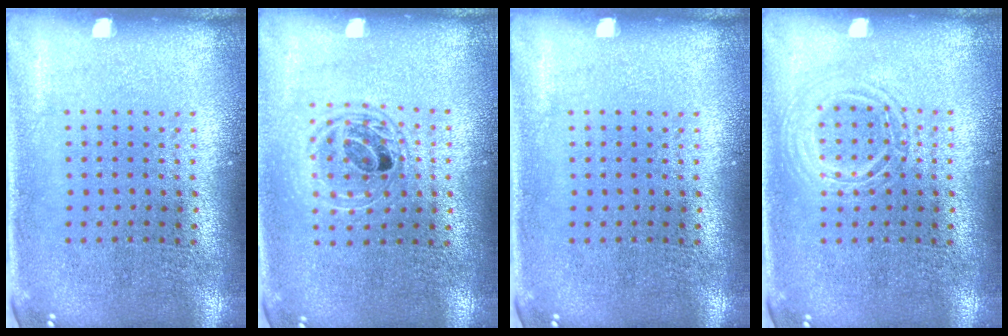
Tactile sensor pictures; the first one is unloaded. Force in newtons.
{"total": 1.4, "press": 1.3, "slide": 0.7}
{"total": 0.0}
{"total": 2.0, "press": 2.0, "slide": 0.3}